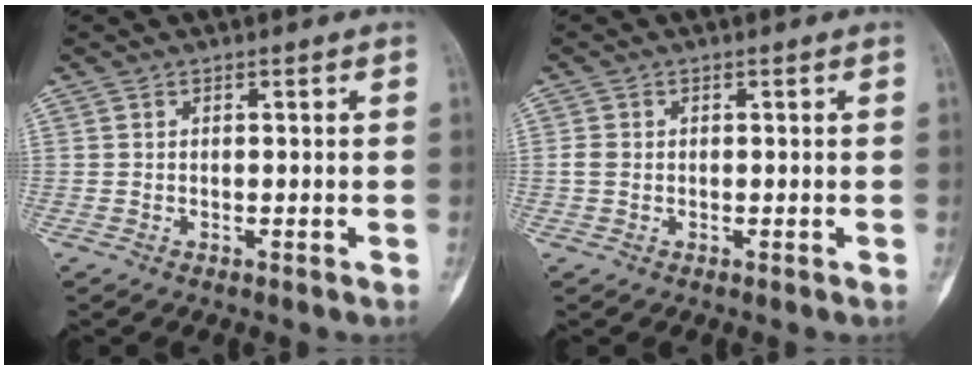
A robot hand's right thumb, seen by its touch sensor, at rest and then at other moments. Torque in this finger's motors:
{"motor_torque": [0.31, 0.52, 0.09, -0.07, 0.05]}